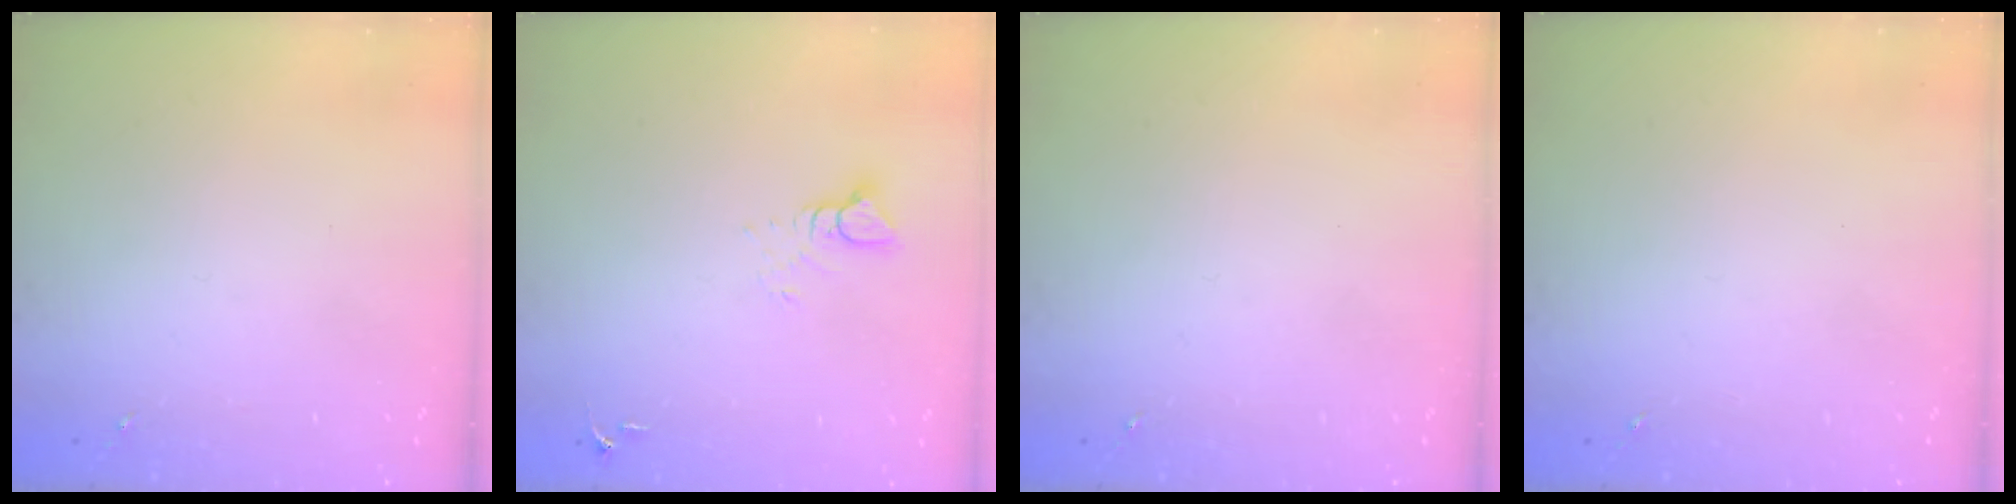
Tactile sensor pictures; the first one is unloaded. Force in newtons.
{"total": 4.7, "press": 4.7, "slide": 0.4}
{"total": 0.0}
{"total": 0.0}